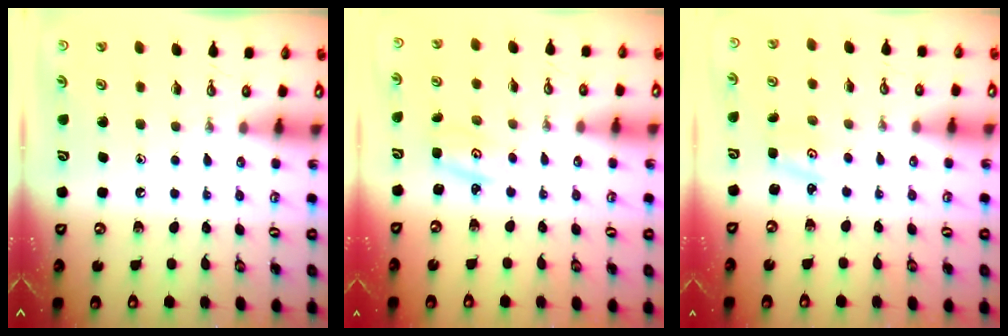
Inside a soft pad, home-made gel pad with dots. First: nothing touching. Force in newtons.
{"total": 1.6, "press": 1.5, "slide": 0.1}
{"total": 1.4, "press": 1.4, "slide": 0.3}